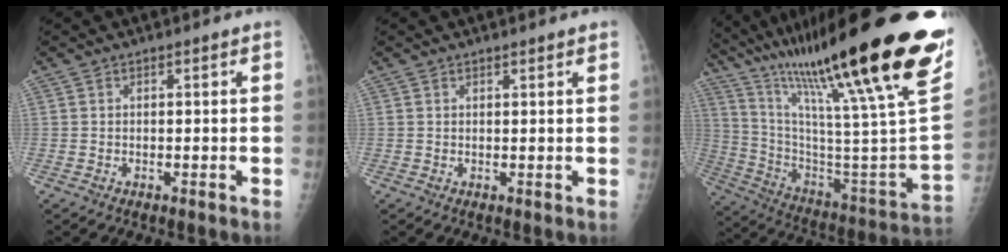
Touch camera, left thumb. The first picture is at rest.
{"total": 1.4, "force": [1.2, 0.3, 0.6], "torque": [-0.002, 0.000, 0.015]}
{"total": 41.6, "force": [27.0, 5.3, 31.3], "torque": [-0.392, -0.087, 0.425]}